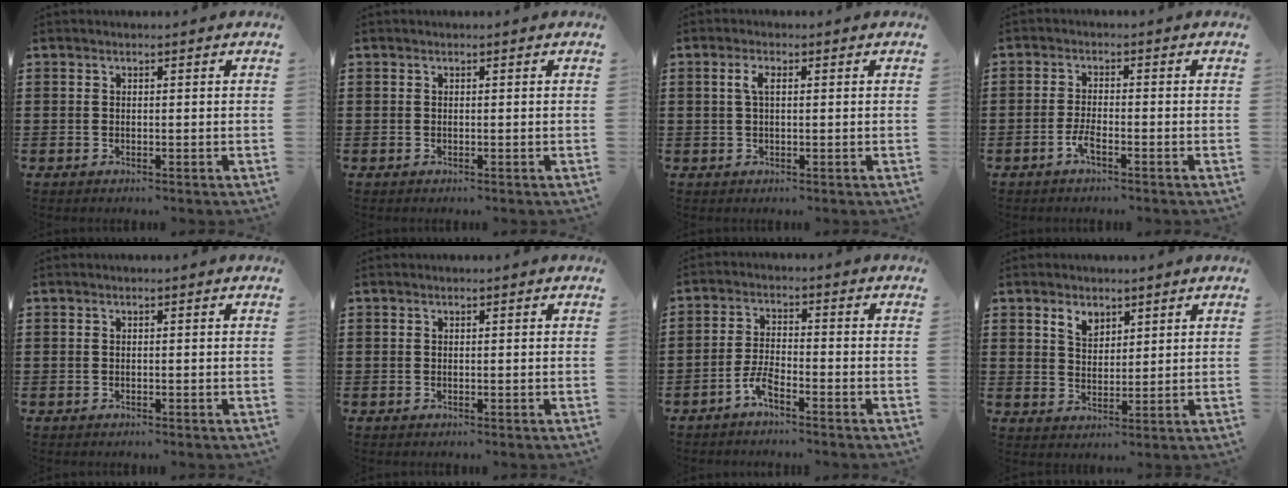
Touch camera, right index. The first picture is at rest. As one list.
[{"total": 0.0}, {"total": 2.2, "force": [0.4, 0.8, 2.0], "torque": [-0.041, 0.006, 0.005]}, {"total": 2.7, "force": [-1.5, 0.3, 2.2], "torque": [-0.054, -0.007, -0.031]}, {"total": 0.0}, {"total": 0.0}, {"total": 3.8, "force": [-2.9, 0.6, 2.4], "torque": [-0.066, -0.003, -0.060]}, {"total": 3.3, "force": [2.4, 2.0, 1.1], "torque": [-0.030, 0.006, 0.045]}]